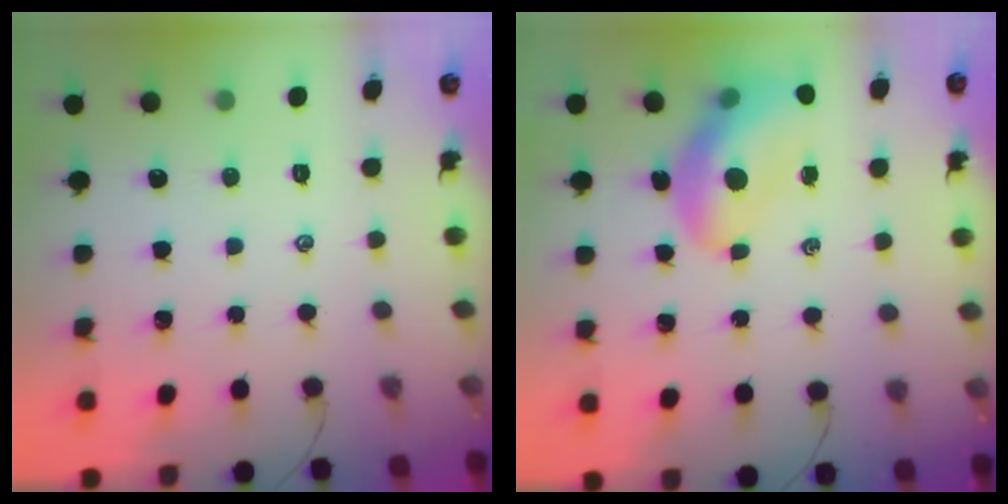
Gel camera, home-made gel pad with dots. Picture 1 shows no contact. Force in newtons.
{"total": 12.9, "press": 12.4, "slide": 3.4}